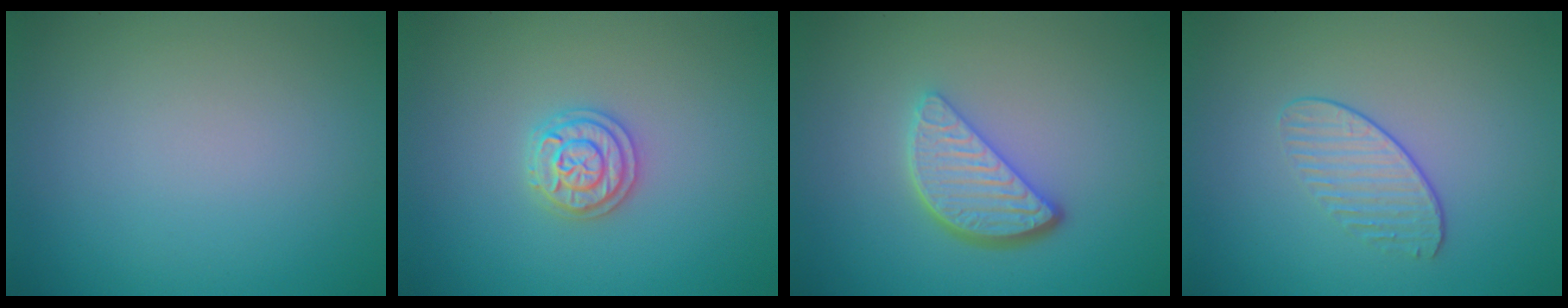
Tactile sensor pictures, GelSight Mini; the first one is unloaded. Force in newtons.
{"total": 2.3, "press": 2.3, "slide": 0.5}
{"total": 4.0, "press": 3.2, "slide": 2.4}
{"total": 1.8, "press": 1.3, "slide": 1.1}